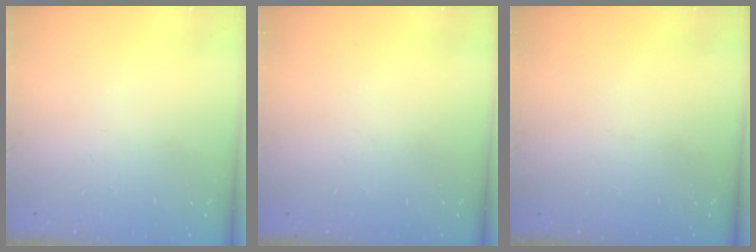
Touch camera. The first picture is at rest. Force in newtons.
{"total": 0.0}
{"total": 0.0}